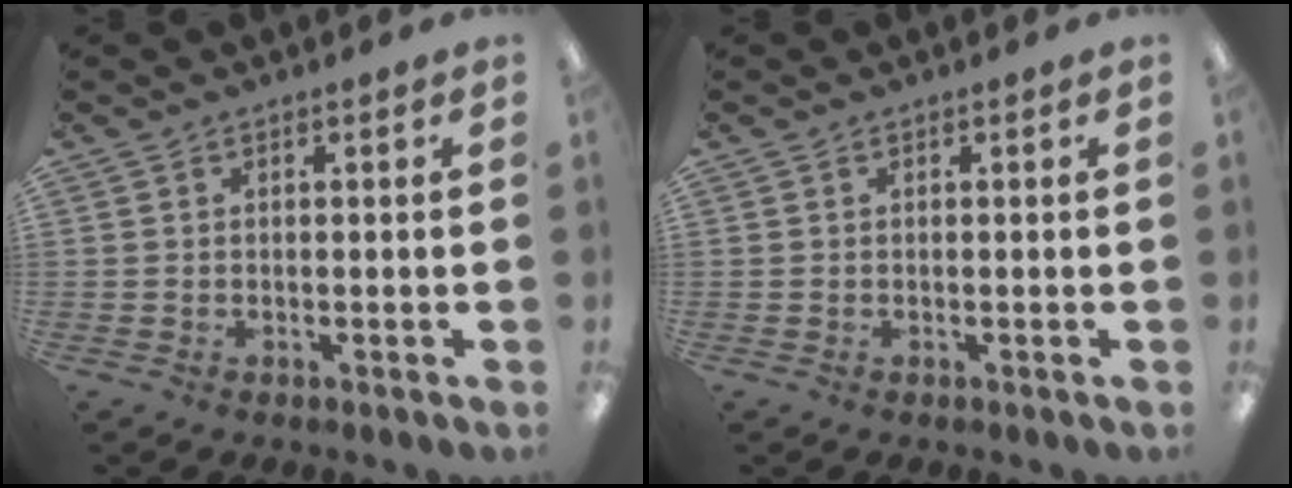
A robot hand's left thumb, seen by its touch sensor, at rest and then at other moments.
{"total": 0.0}